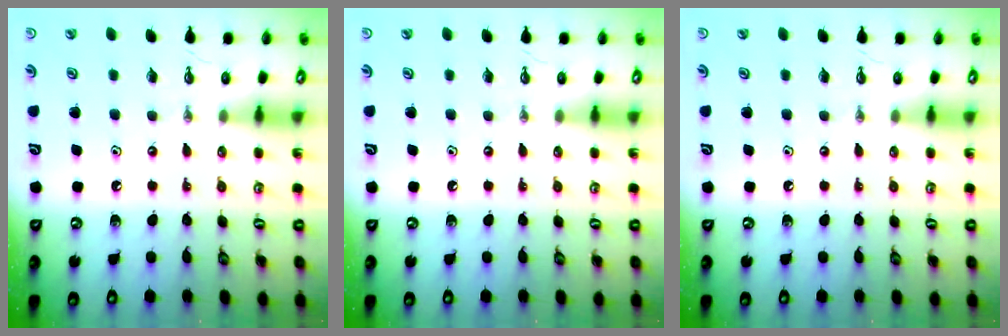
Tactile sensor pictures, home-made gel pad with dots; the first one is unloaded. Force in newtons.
{"total": 0.0}
{"total": 0.0}